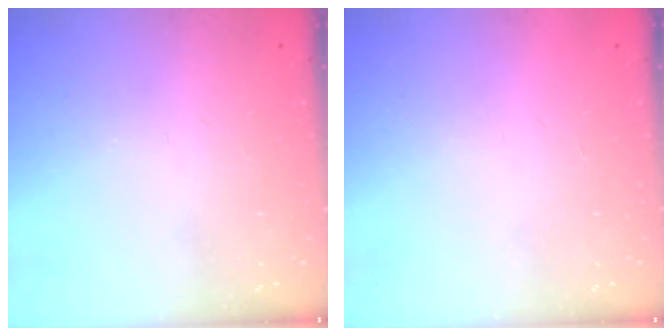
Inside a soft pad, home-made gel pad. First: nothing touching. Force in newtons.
{"total": 1.5, "press": 1.5, "slide": 0.1}